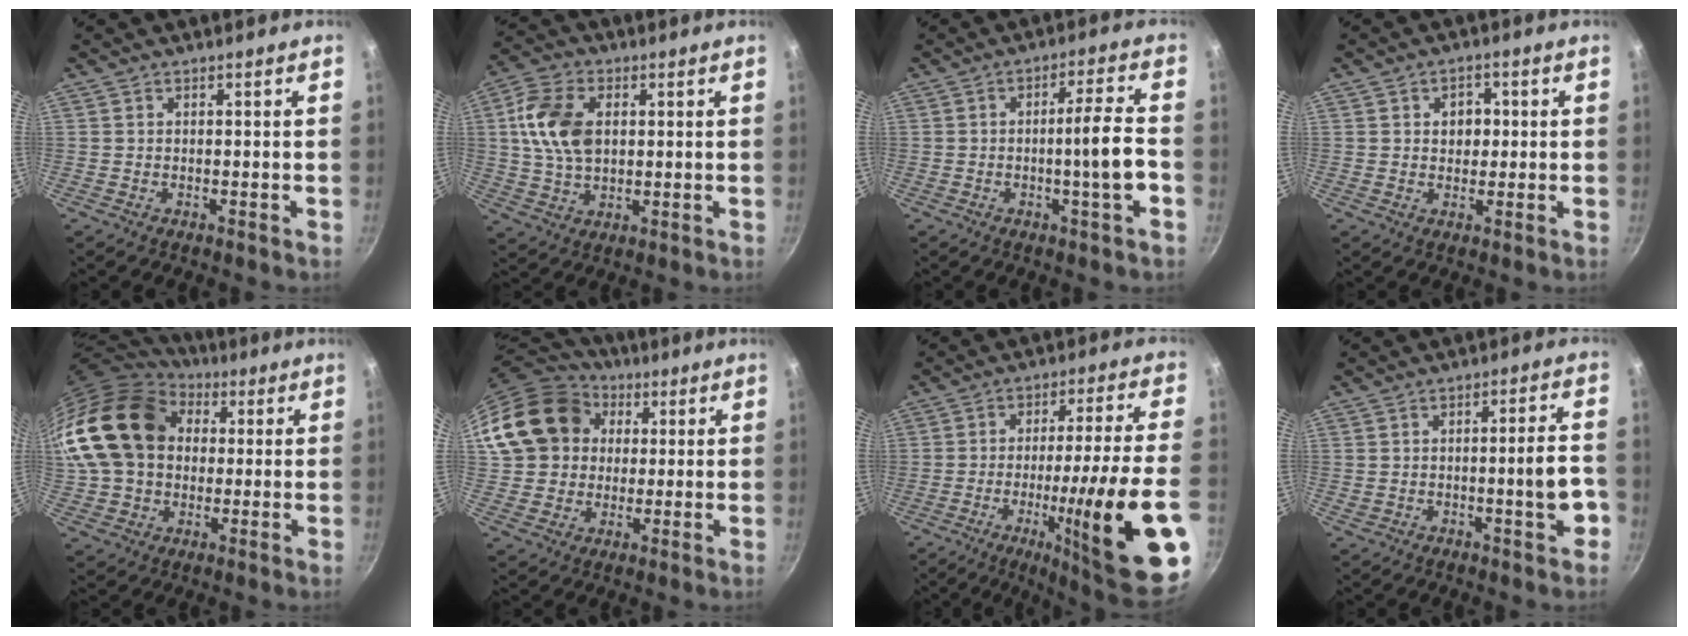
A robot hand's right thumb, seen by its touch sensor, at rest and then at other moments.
{"total": 11.9, "force": [2.1, 7.7, 8.8], "torque": [-0.155, 0.007, 0.035]}
{"total": 8.1, "force": [-2.1, 0.2, 7.8], "torque": [-0.120, 0.020, -0.031]}
{"total": 4.1, "force": [0.6, 3.3, 2.4], "torque": [-0.013, 0.002, 0.008]}
{"total": 22.4, "force": [5.0, 16.7, 14.1], "torque": [-0.254, 0.031, 0.087]}
{"total": 17.7, "force": [4.2, 14.9, 8.5], "torque": [-0.134, 0.029, 0.073]}
{"total": 24.6, "force": [-7.5, 3.0, 23.2], "torque": [-0.324, 0.016, -0.099]}
{"total": 6.9, "force": [-2.1, 1.5, 6.3], "torque": [-0.073, 0.023, -0.021]}